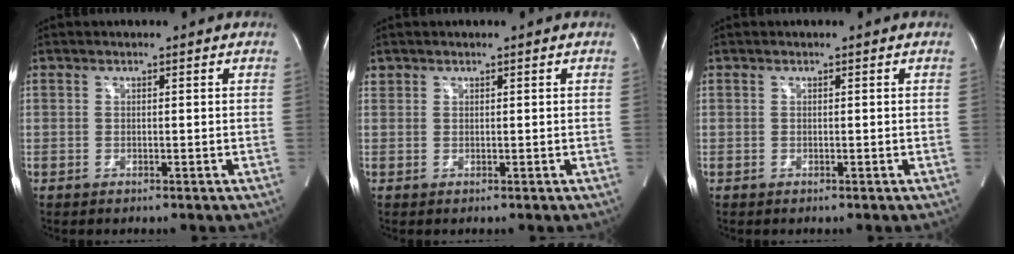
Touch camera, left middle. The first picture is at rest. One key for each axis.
{"total": 0.7, "fx": 0.5, "fy": 0.4, "fz": 0.0, "tx": 0.000, "ty": 0.009, "tz": 0.011}
{"total": 0.0}